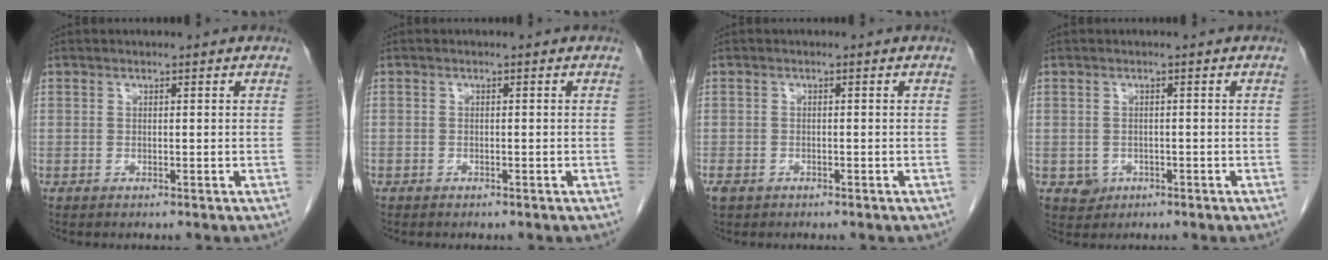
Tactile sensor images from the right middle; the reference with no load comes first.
{"total": 0.6, "force": [-0.4, 0.4, 0.1], "torque": [-0.006, 0.002, -0.008]}
{"total": 2.2, "force": [-1.4, 1.4, 0.8], "torque": [-0.021, -0.002, -0.021]}
{"total": 2.2, "force": [-0.8, 2.0, 0.5], "torque": [-0.007, 0.004, -0.006]}